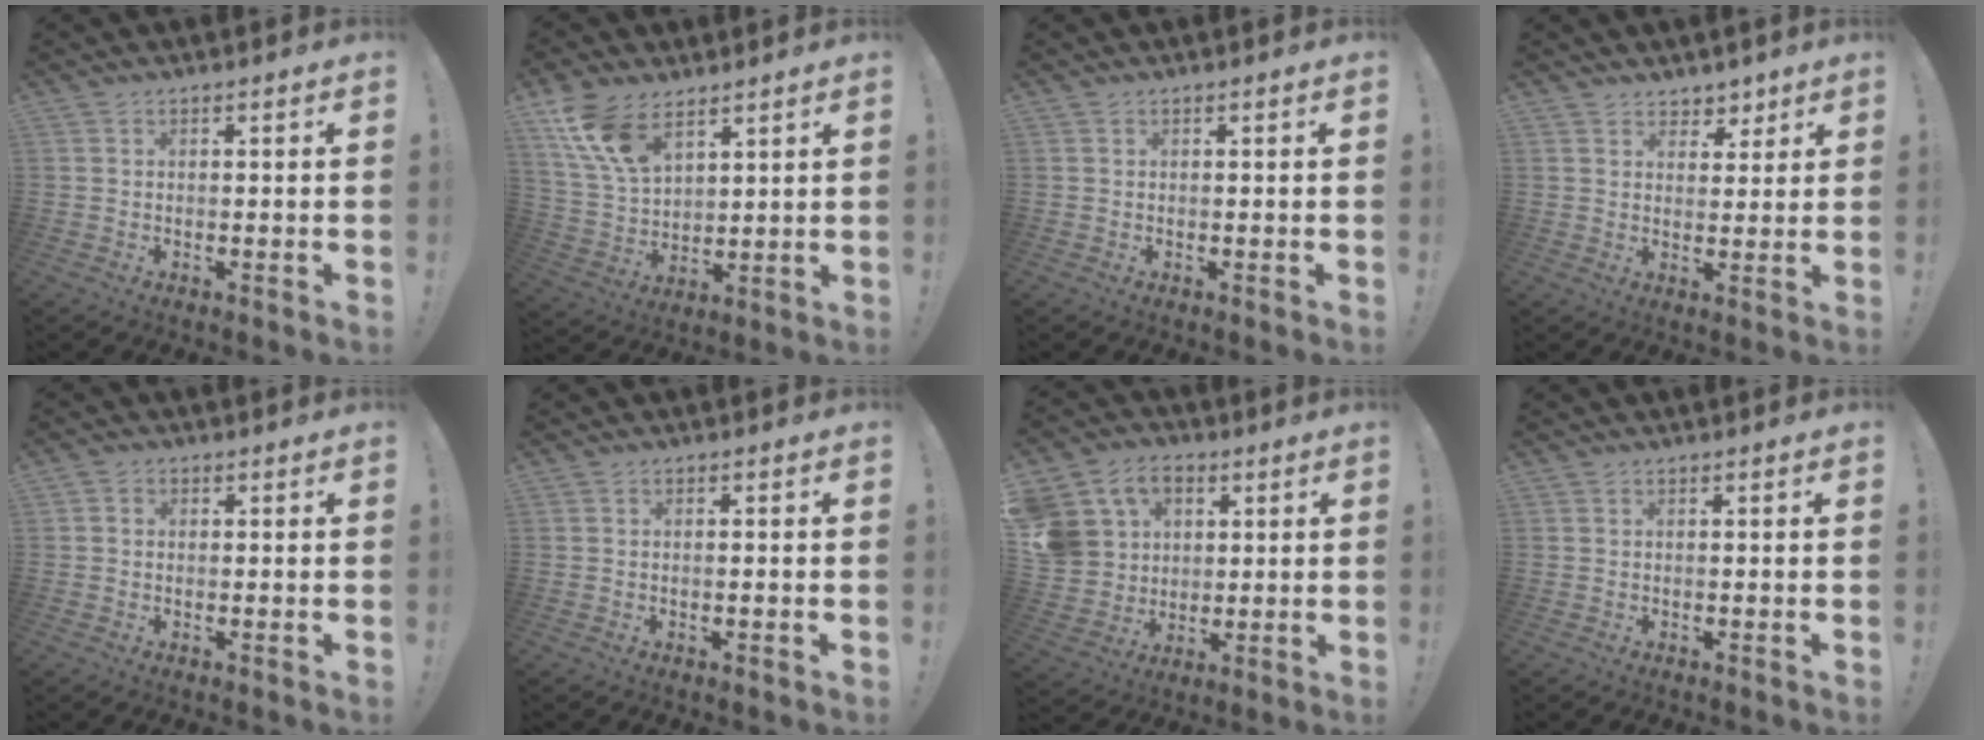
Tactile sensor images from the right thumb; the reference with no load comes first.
{"total": 13.4, "force": [8.5, 7.0, 7.5], "torque": [-0.149, -0.039, 0.165]}
{"total": 0.0}
{"total": 4.9, "force": [3.7, 3.2, 0.3], "torque": [0.014, -0.035, 0.069]}
{"total": 1.6, "force": [-0.2, 1.5, 0.6], "torque": [-0.010, 0.006, -0.005]}
{"total": 1.0, "force": [-0.4, -0.1, 0.9], "torque": [-0.014, 0.000, -0.008]}
{"total": 12.9, "force": [4.3, 11.1, 5.1], "torque": [-0.088, -0.014, 0.091]}
{"total": 0.0}